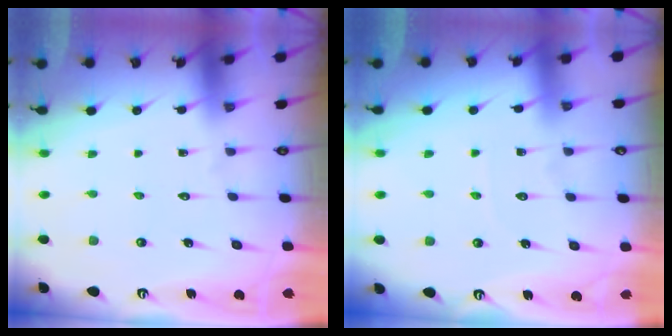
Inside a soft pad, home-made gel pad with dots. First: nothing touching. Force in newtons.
{"total": 2.3, "press": 2.3, "slide": 0.3}